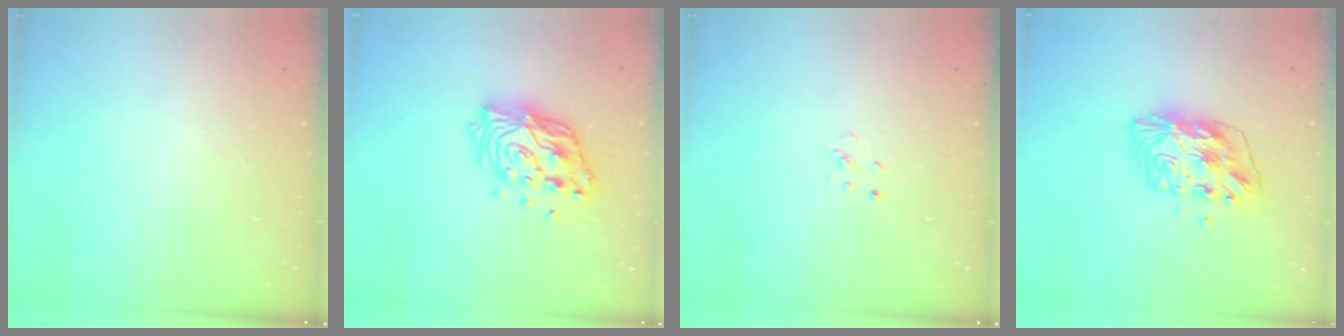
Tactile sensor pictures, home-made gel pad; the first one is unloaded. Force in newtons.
{"total": 16.1, "press": 16.0, "slide": 1.3}
{"total": 2.3, "press": 2.3, "slide": 0.2}
{"total": 9.9, "press": 9.9, "slide": 0.9}